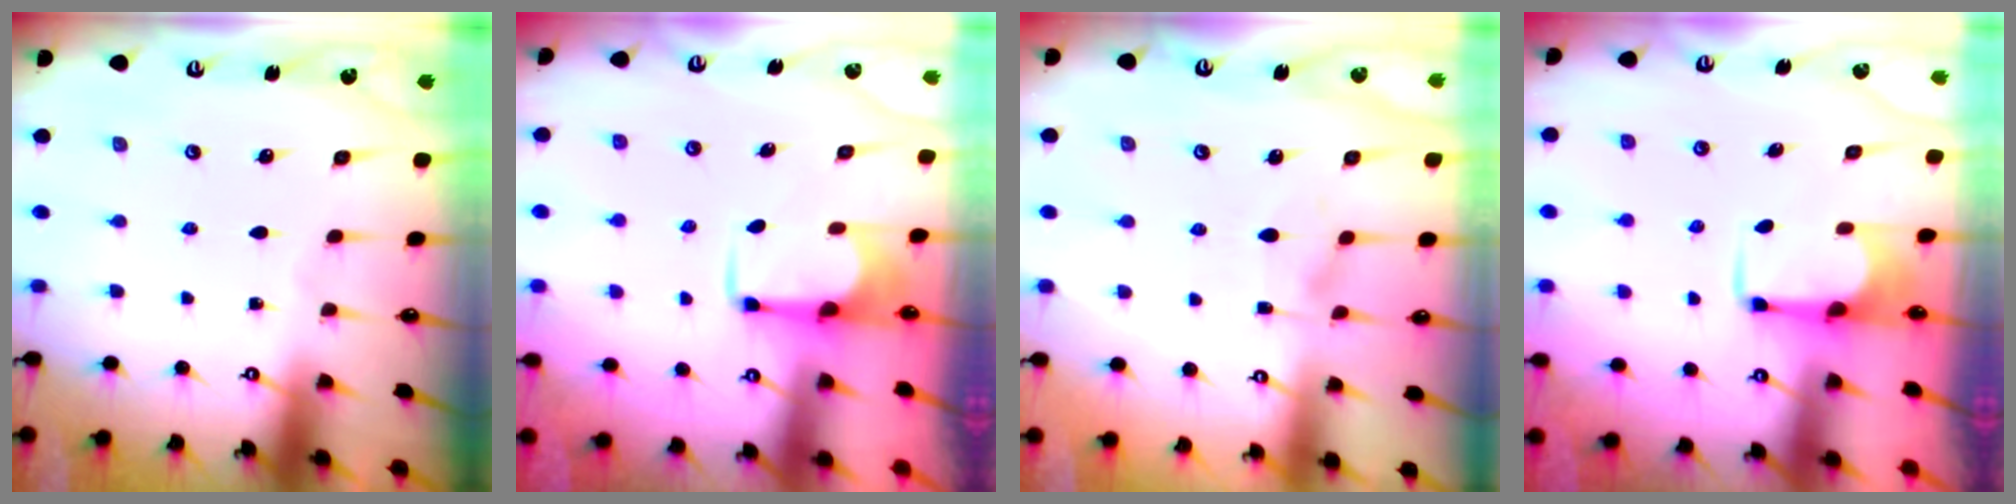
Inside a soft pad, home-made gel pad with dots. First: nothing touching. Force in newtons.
{"total": 1.9, "press": 1.8, "slide": 0.8}
{"total": 1.7, "press": 1.2, "slide": 1.2}
{"total": 1.7, "press": 1.6, "slide": 0.7}